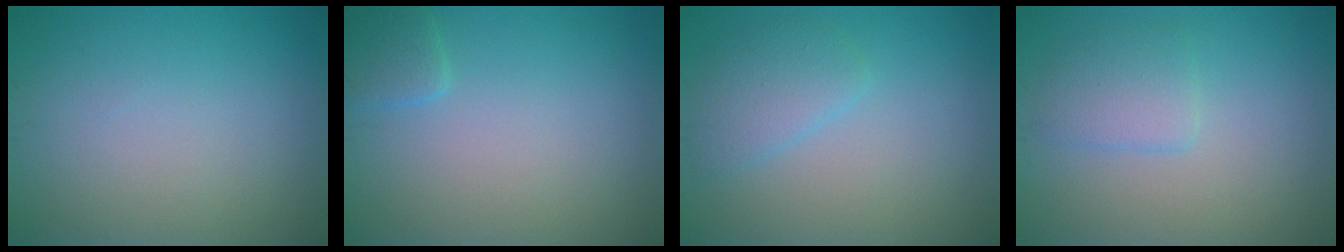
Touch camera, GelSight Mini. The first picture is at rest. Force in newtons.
{"total": 1.6, "press": 1.6, "slide": 0.1}
{"total": 2.5, "press": 2.5, "slide": 0.3}
{"total": 2.4, "press": 2.4, "slide": 0.2}